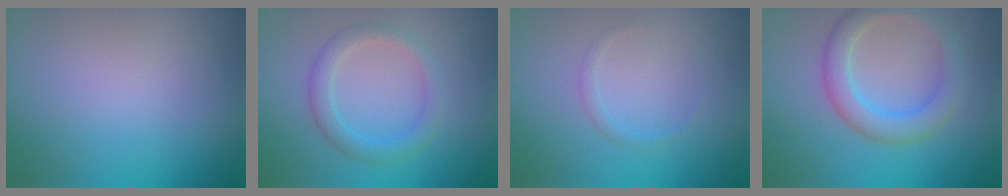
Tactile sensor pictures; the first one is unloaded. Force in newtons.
{"total": 2.5, "press": 2.5, "slide": 0.2}
{"total": 0.8, "press": 0.8, "slide": 0.1}
{"total": 3.8, "press": 3.8, "slide": 0.2}